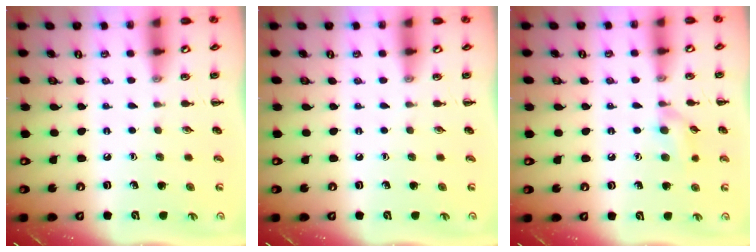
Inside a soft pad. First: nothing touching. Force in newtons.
{"total": 0.0}
{"total": 8.1, "press": 7.9, "slide": 1.7}